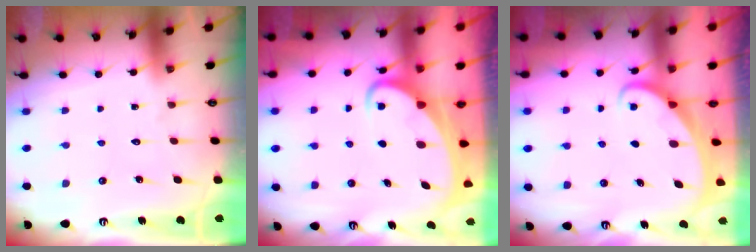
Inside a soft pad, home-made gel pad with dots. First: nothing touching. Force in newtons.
{"total": 3.5, "press": 3.5, "slide": 0.4}
{"total": 1.6, "press": 1.6, "slide": 0.1}